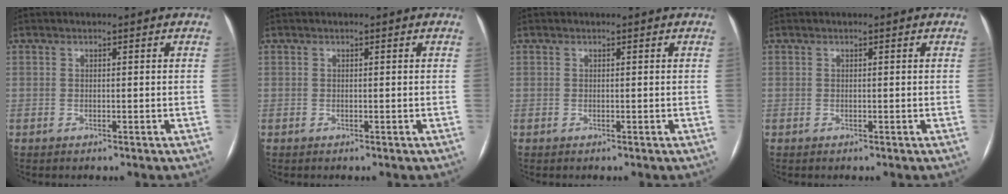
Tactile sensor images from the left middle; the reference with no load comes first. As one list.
[{"total": 0.0}, {"total": 0.0}, {"total": 0.0}]